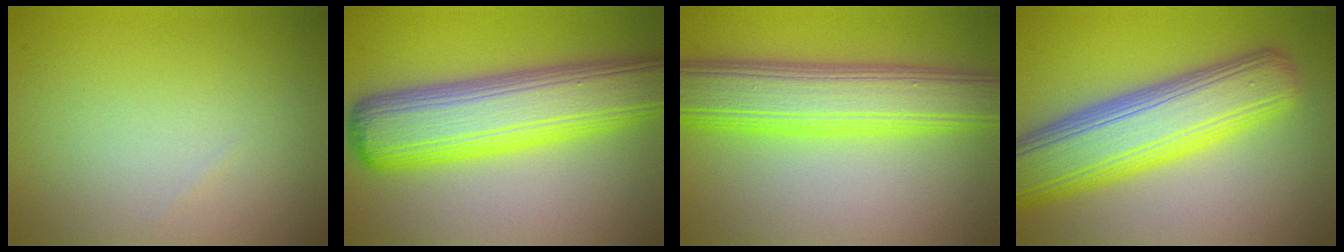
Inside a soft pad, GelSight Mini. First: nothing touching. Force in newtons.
{"total": 10.4, "press": 10.4, "slide": 0.2}
{"total": 8.7, "press": 8.7, "slide": 0.1}
{"total": 10.0, "press": 10.0, "slide": 0.4}